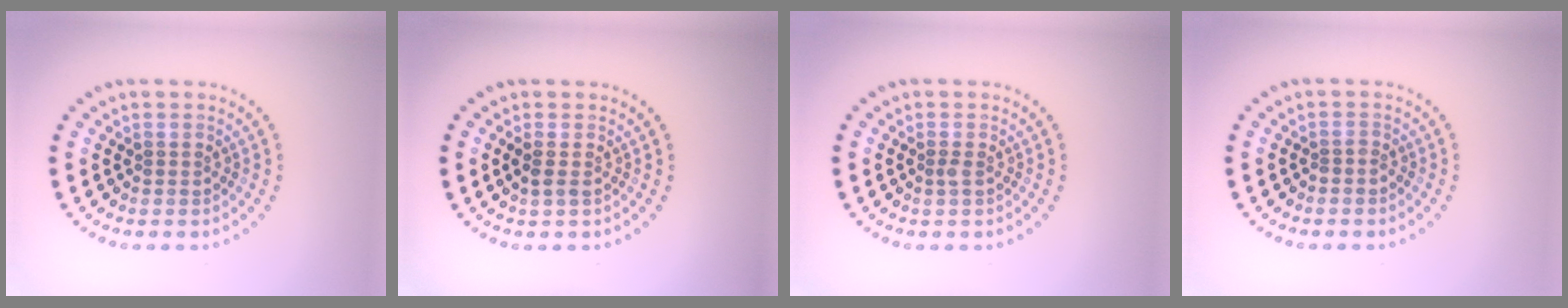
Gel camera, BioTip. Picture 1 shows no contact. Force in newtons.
{"total": 1.0, "press": 1.0, "slide": 0.4}
{"total": 0.6, "press": 0.5, "slide": 0.4}
{"total": 0.7, "press": 0.3, "slide": 0.6}